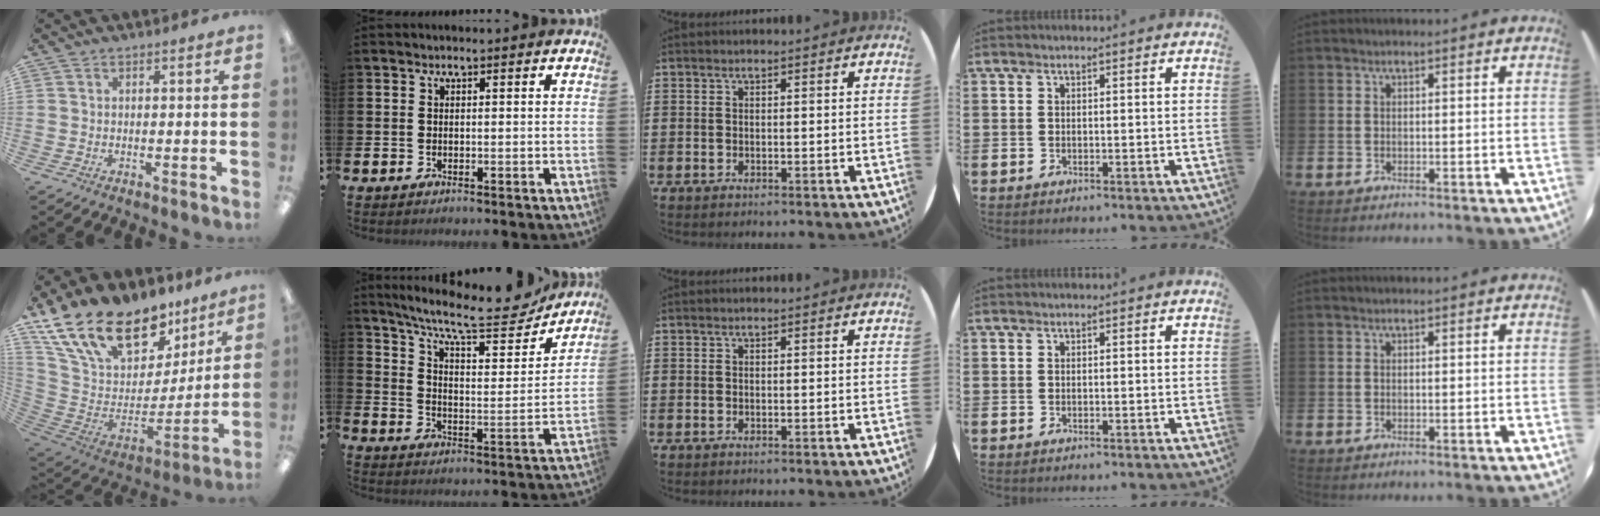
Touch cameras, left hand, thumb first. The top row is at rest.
{"thumb": {"total": 24.0, "force": [16.8, 11.5, 12.7], "torque": [-0.229, -0.102, 0.308]}, "index": {"total": 10.9, "force": [9.5, 2.3, 4.8], "torque": [-0.110, -0.063, 0.160]}}